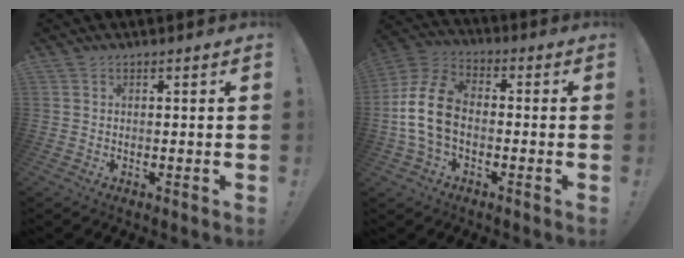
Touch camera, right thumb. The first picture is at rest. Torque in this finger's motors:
{"motor_torque": [0.23, 0.62, 0.77, 0.40, 0.38]}